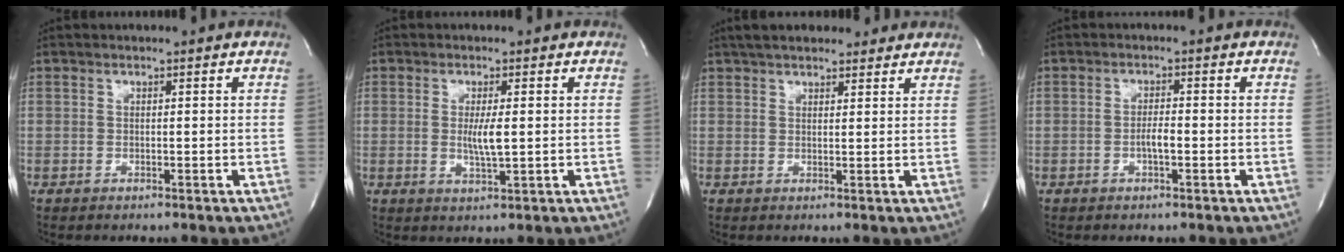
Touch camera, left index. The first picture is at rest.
{"total": 3.5, "force": [0.1, 0.4, 3.5], "torque": [-0.068, -0.006, 0.004]}
{"total": 10.1, "force": [8.4, 3.2, 4.6], "torque": [-0.059, 0.029, 0.119]}
{"total": 2.1, "force": [-0.8, 0.4, 2.0], "torque": [-0.034, 0.001, -0.014]}